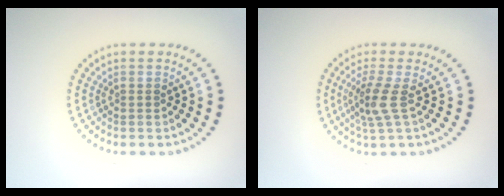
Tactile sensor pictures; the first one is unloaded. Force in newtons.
{"total": 2.7, "press": 2.1, "slide": 1.7}